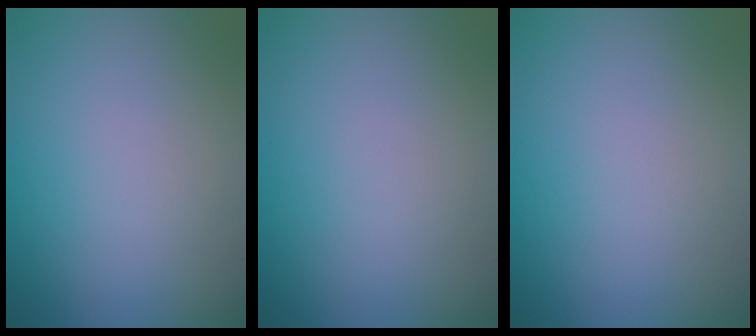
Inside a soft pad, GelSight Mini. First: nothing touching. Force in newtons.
{"total": 0.0}
{"total": 0.0}